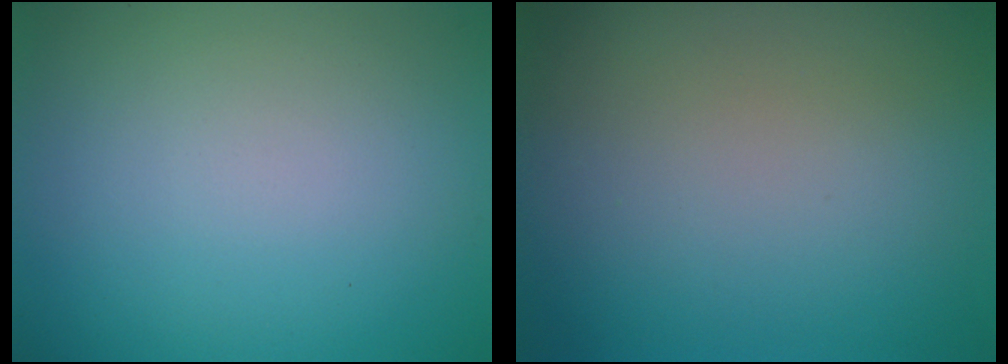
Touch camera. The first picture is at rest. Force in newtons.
{"total": 0.0}